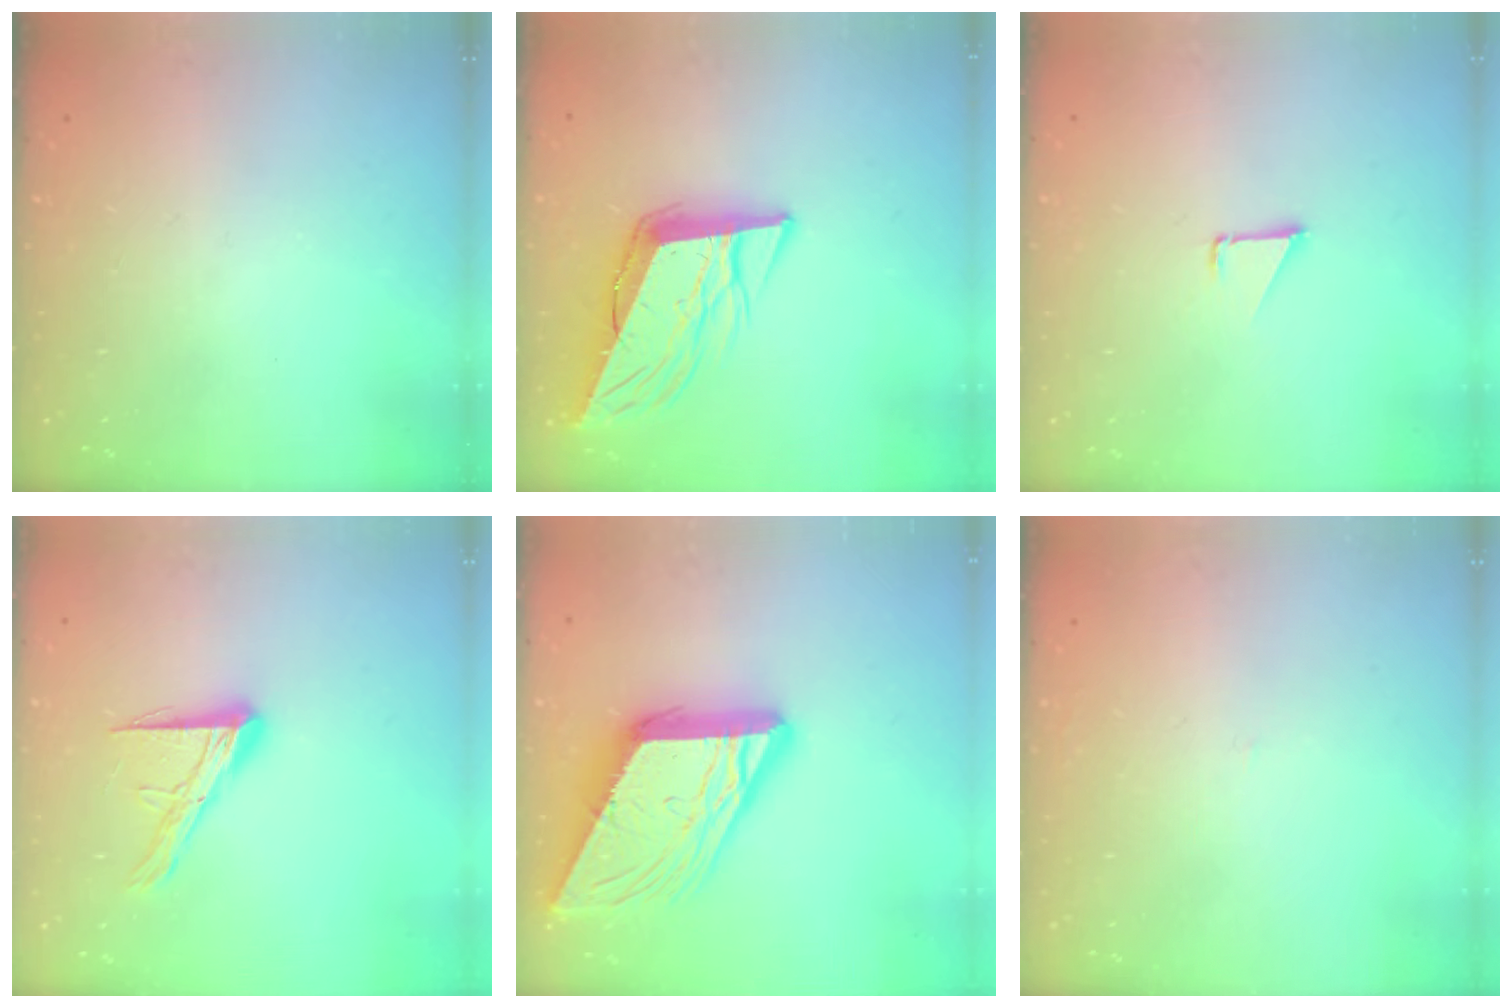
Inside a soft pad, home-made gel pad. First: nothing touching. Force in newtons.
{"total": 11.8, "press": 11.2, "slide": 3.6}
{"total": 1.1, "press": 1.1, "slide": 0.1}
{"total": 12.0, "press": 12.0, "slide": 0.9}
{"total": 19.3, "press": 19.2, "slide": 2.3}
{"total": 0.9, "press": 0.9, "slide": 0.1}